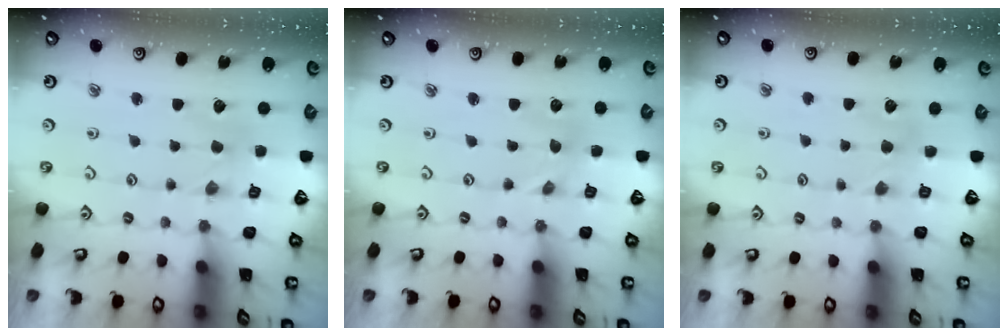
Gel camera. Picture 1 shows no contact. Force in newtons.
{"total": 0.0}
{"total": 4.1, "press": 4.0, "slide": 0.6}